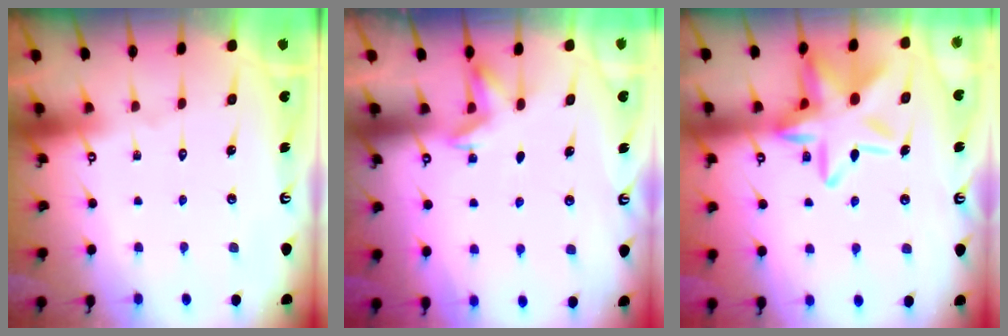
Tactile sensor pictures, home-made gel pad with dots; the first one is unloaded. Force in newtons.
{"total": 3.3, "press": 3.0, "slide": 1.5}
{"total": 18.8, "press": 18.7, "slide": 1.5}